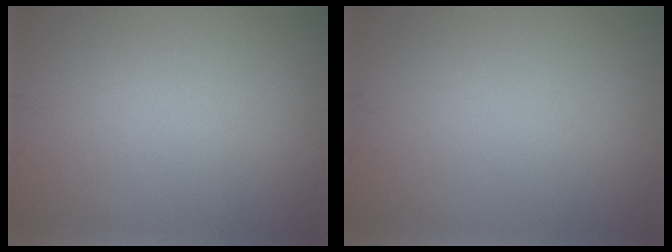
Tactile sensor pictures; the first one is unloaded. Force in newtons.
{"total": 0.0}